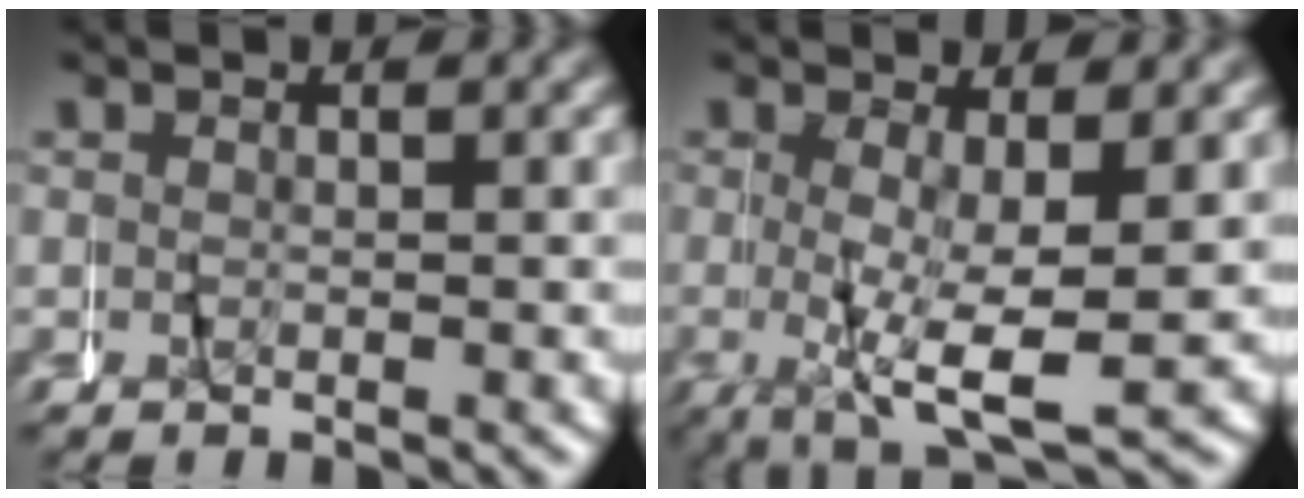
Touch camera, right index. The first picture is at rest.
{"total": 6.2, "force": [-1.5, 1.8, 5.8], "torque": [-0.103, -0.022, -0.010]}